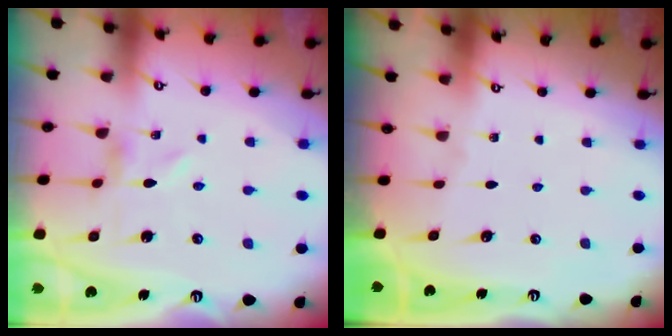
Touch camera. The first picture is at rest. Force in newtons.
{"total": 0.0}